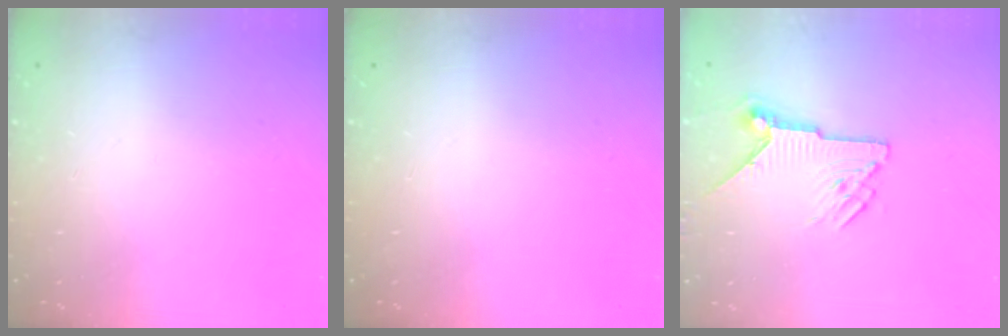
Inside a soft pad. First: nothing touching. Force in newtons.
{"total": 0.0}
{"total": 9.5, "press": 9.5, "slide": 0.5}